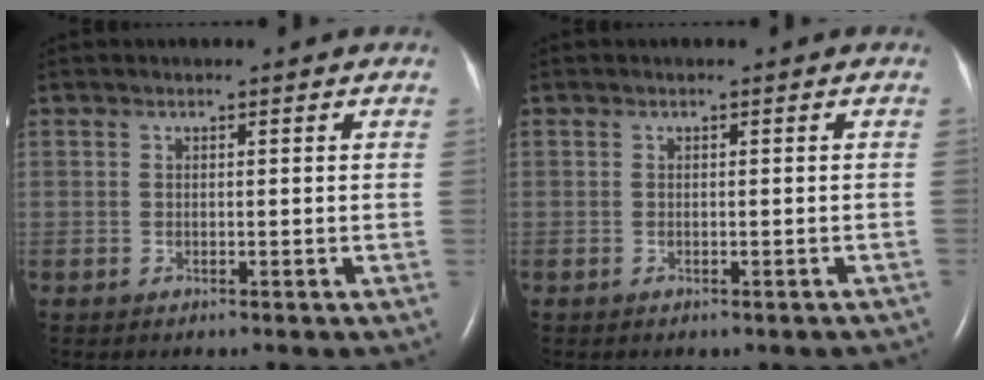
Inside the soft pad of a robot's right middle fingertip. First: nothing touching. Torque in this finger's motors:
{"motor_torque": [1.03, -1.11, 0.18, 0.09]}